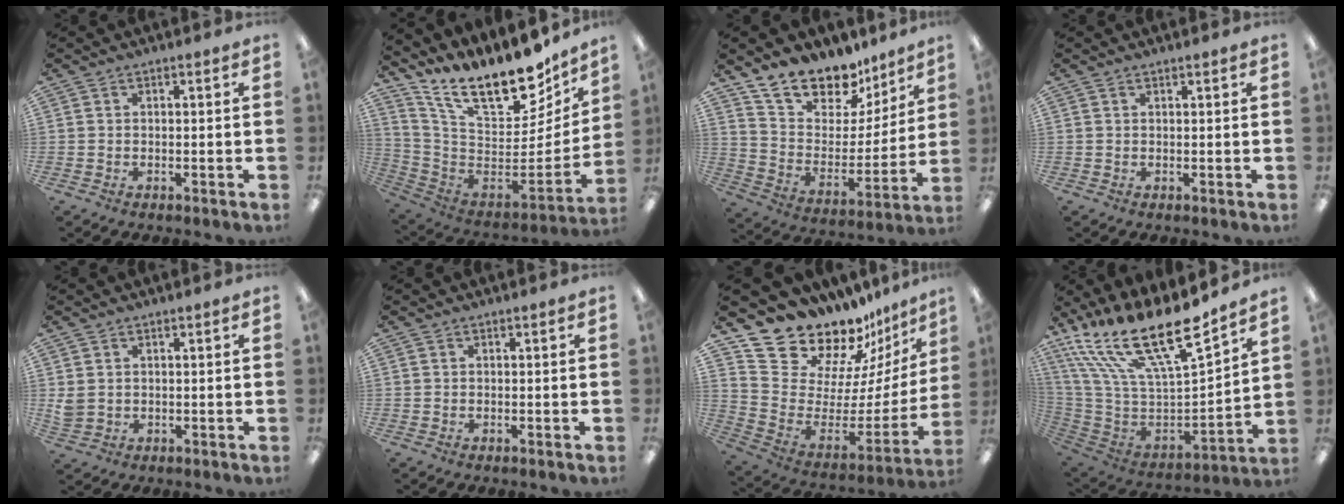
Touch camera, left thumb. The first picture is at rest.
{"total": 21.7, "force": [15.5, 8.3, 12.7], "torque": [-0.186, -0.120, 0.263]}
{"total": 16.1, "force": [13.9, 7.1, 4.0], "torque": [-0.086, -0.116, 0.252]}
{"total": 0.5, "force": [0.5, 0.0, 0.1], "torque": [-0.003, 0.001, 0.009]}
{"total": 2.4, "force": [1.1, 2.0, 0.8], "torque": [-0.019, 0.001, 0.022]}
{"total": 0.0}
{"total": 18.9, "force": [17.7, 5.8, 3.1], "torque": [-0.069, -0.165, 0.326]}
{"total": 24.9, "force": [17.3, 7.8, 16.1], "torque": [-0.299, -0.121, 0.301]}